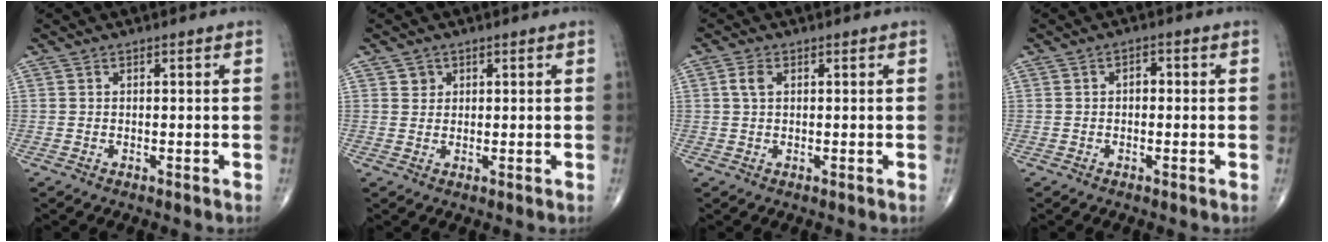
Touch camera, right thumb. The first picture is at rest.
{"total": 1.7, "force": [0.8, 1.4, 0.3], "torque": [0.010, -0.003, 0.008]}
{"total": 2.2, "force": [0.6, 1.3, 1.7], "torque": [-0.040, 0.008, 0.012]}
{"total": 1.9, "force": [0.1, 1.3, 1.4], "torque": [-0.016, 0.008, -0.003]}